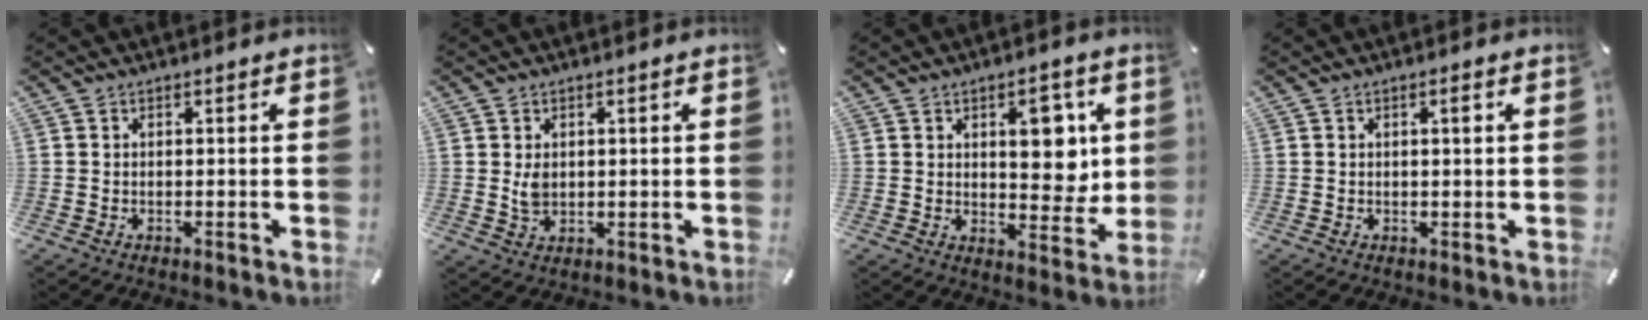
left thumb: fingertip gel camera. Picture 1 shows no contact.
{"total": 3.3, "force": [0.6, 2.5, 2.1], "torque": [-0.041, -0.002, 0.008]}
{"total": 10.9, "force": [3.1, 6.5, 8.2], "torque": [-0.084, -0.014, 0.046]}
{"total": 1.4, "force": [0.4, 0.3, 1.4], "torque": [-0.019, -0.001, 0.004]}